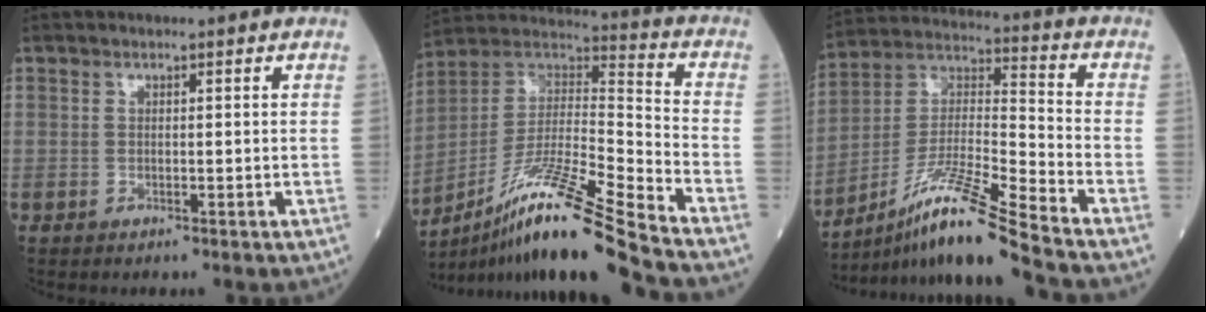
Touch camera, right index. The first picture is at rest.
{"total": 20.5, "force": [-15.3, -1.2, 13.7], "torque": [-0.278, -0.013, -0.280]}
{"total": 15.1, "force": [-11.8, -2.1, 9.1], "torque": [-0.177, -0.004, -0.214]}